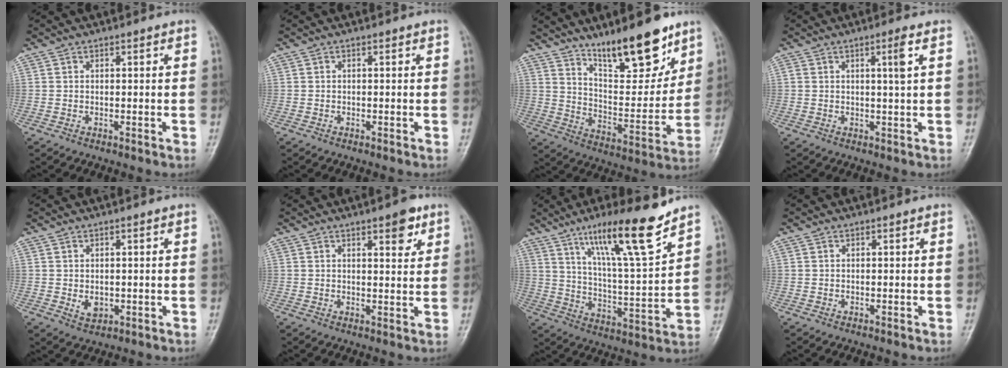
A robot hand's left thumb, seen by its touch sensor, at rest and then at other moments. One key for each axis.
{"total": 0.0}
{"total": 16.5, "fx": 11.8, "fy": 5.0, "fz": 10.4, "tx": -0.121, "ty": -0.086, "tz": 0.202}
{"total": 2.8, "fx": 0.9, "fy": -0.3, "fz": 2.6, "tx": -0.042, "ty": -0.007, "tz": 0.013}
{"total": 2.7, "fx": -0.2, "fy": 2.1, "fz": 1.7, "tx": -0.015, "ty": -0.005, "tz": 0.003}
{"total": 4.9, "fx": 2.9, "fy": 1.7, "fz": 3.6, "tx": -0.036, "ty": -0.015, "tz": 0.038}
{"total": 16.3, "fx": 11.1, "fy": 1.7, "fz": 11.8, "tx": -0.186, "ty": -0.064, "tz": 0.192}
{"total": 0.0}